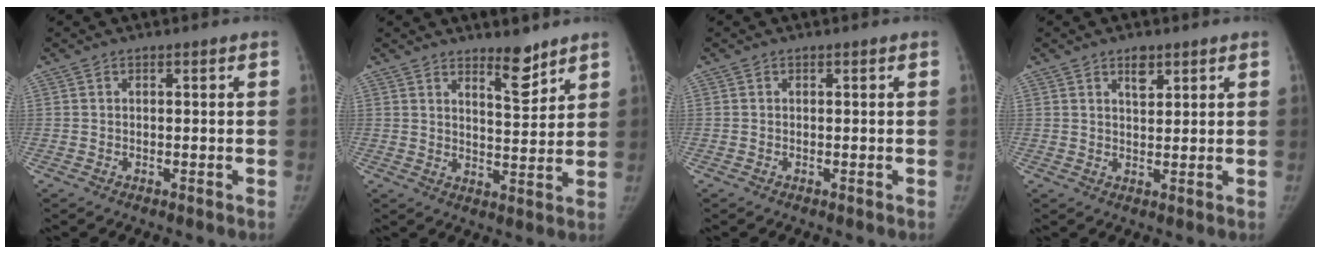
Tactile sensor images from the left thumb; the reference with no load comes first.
{"total": 6.0, "force": [4.7, 1.8, 3.3], "torque": [-0.032, -0.043, 0.074]}
{"total": 0.0}
{"total": 3.2, "force": [2.1, 1.7, 1.9], "torque": [-0.017, -0.013, 0.035]}